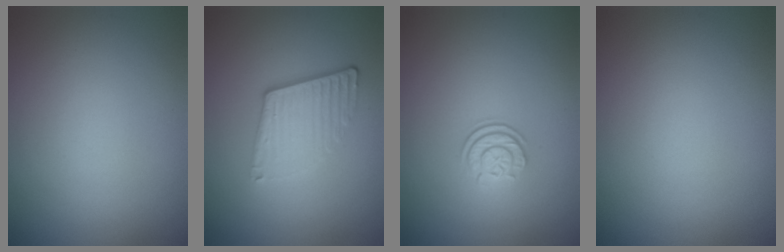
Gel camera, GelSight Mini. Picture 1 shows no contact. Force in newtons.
{"total": 4.2, "press": 2.7, "slide": 3.2}
{"total": 2.3, "press": 1.7, "slide": 1.6}
{"total": 0.0}